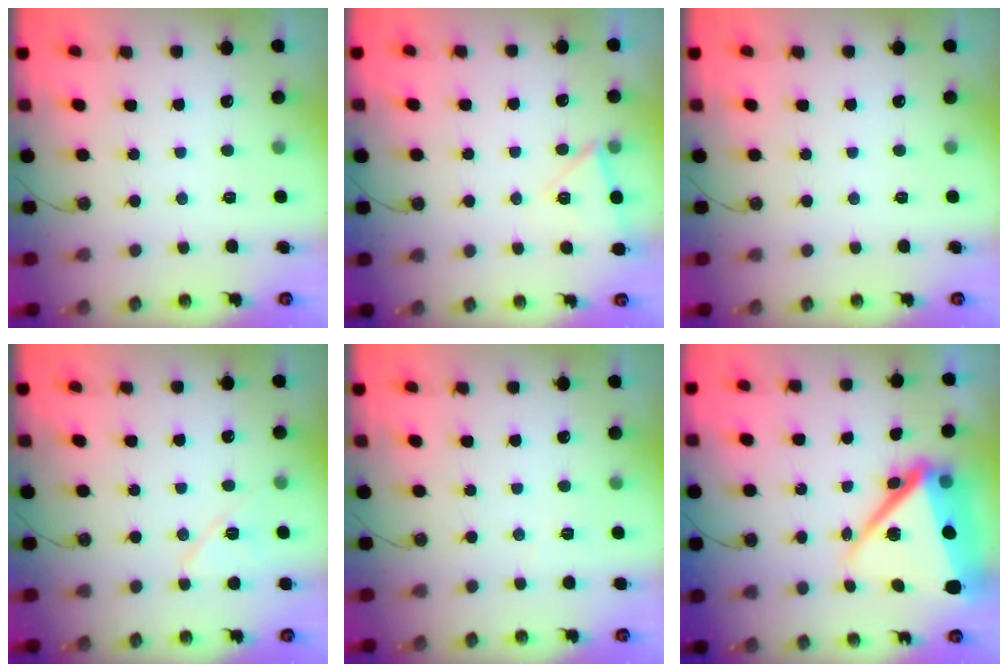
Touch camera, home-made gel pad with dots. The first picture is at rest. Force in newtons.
{"total": 5.8, "press": 4.8, "slide": 3.2}
{"total": 0.0}
{"total": 8.6, "press": 8.5, "slide": 1.2}
{"total": 2.5, "press": 2.3, "slide": 0.9}
{"total": 19.4, "press": 19.2, "slide": 2.3}